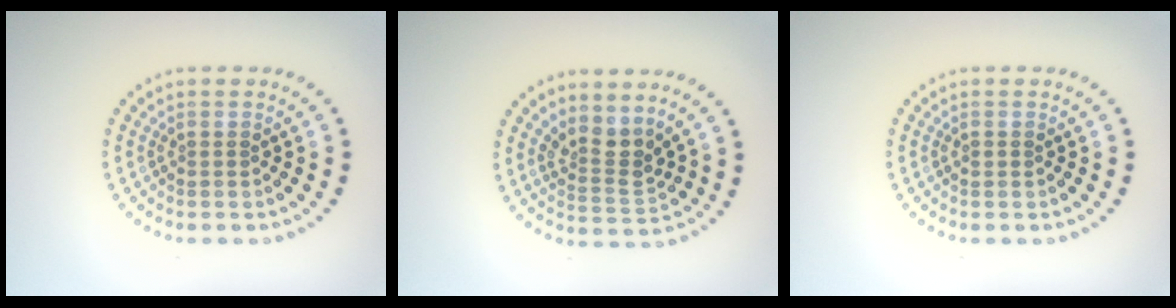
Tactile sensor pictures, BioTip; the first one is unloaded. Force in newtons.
{"total": 2.8, "press": 2.1, "slide": 1.9}
{"total": 0.6, "press": 0.6, "slide": 0.1}